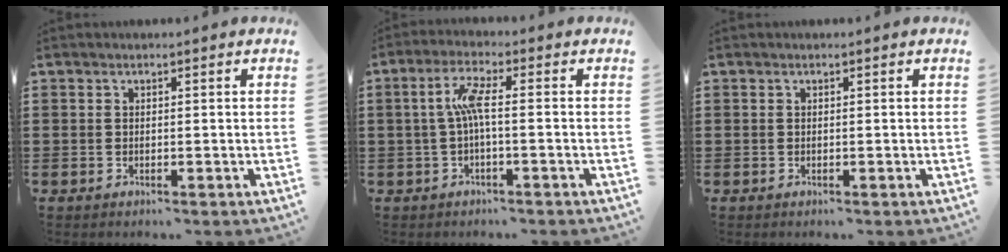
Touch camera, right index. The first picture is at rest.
{"total": 5.1, "force": [-0.3, 0.7, 5.1], "torque": [-0.103, 0.001, -0.012]}
{"total": 0.0}